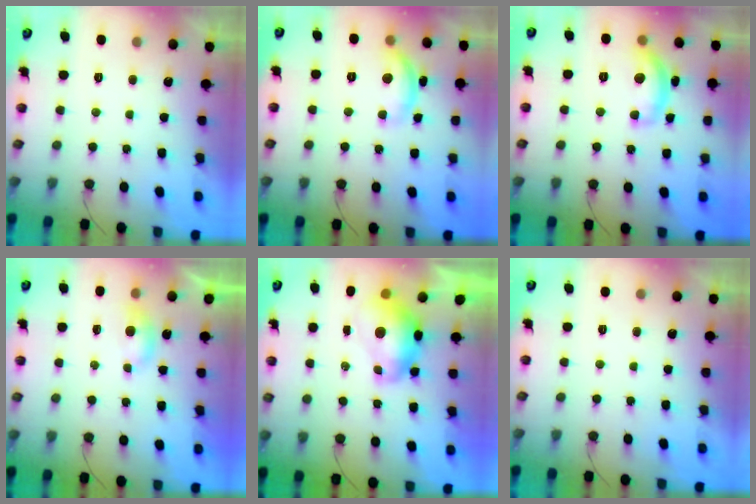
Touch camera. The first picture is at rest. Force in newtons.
{"total": 10.9, "press": 10.9, "slide": 0.6}
{"total": 12.0, "press": 11.9, "slide": 0.8}
{"total": 3.5, "press": 3.5, "slide": 0.4}
{"total": 8.7, "press": 8.7, "slide": 0.6}
{"total": 0.0}